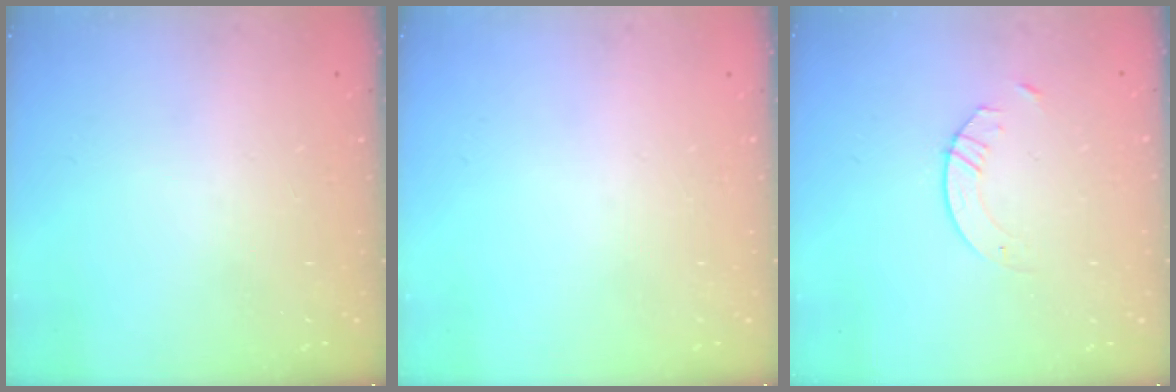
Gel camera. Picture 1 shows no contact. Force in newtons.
{"total": 0.0}
{"total": 2.9, "press": 2.9, "slide": 0.3}